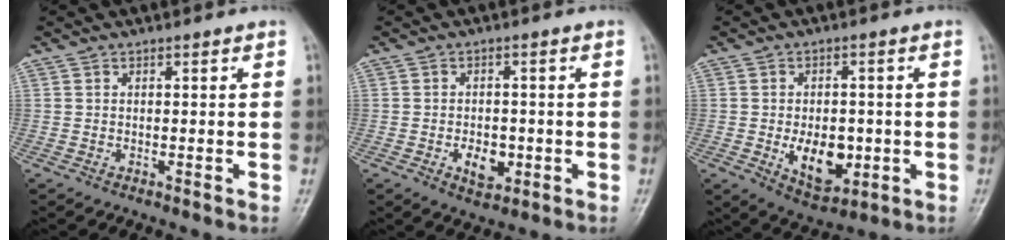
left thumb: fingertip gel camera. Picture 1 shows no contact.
{"total": 4.9, "force": [-1.4, 3.2, 3.5], "torque": [-0.042, 0.002, -0.016]}
{"total": 9.5, "force": [-1.8, 5.9, 7.2], "torque": [-0.085, -0.007, -0.013]}